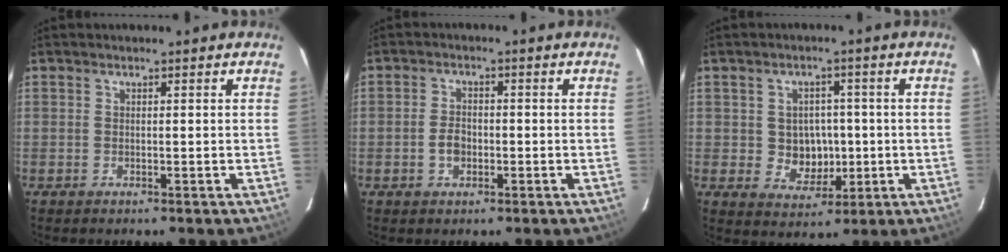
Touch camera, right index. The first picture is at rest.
{"total": 3.4, "force": [-1.0, 2.5, 2.1], "torque": [-0.042, 0.005, -0.016]}
{"total": 6.3, "force": [-0.4, 5.7, 2.6], "torque": [-0.050, 0.008, 0.010]}